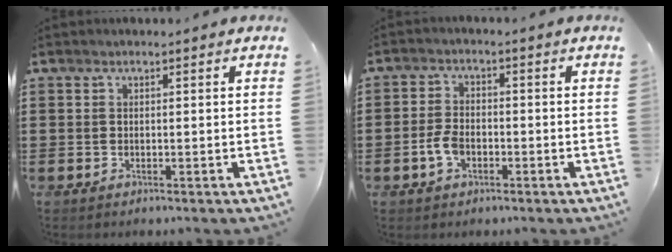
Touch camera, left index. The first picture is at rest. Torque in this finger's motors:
{"motor_torque": [0.80, 0.29, 0.34, 0.09]}